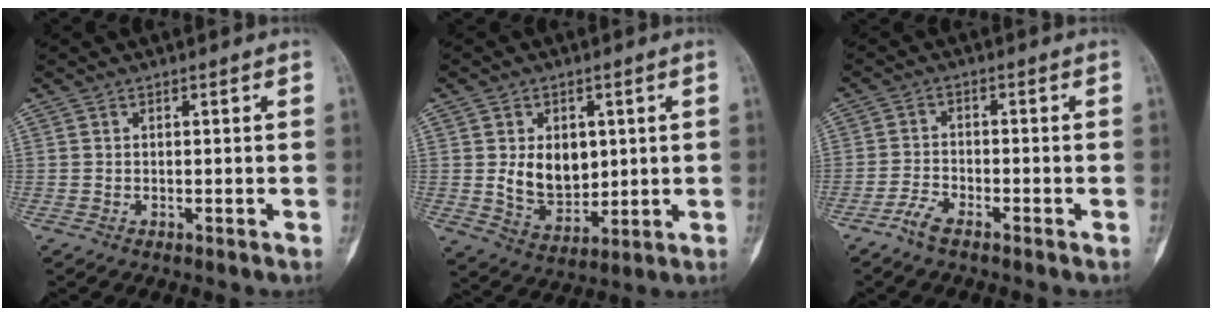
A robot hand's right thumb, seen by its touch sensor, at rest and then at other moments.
{"total": 9.5, "force": [1.4, 6.8, 6.5], "torque": [-0.073, -0.017, 0.042]}
{"total": 3.4, "force": [-2.7, 0.9, 1.9], "torque": [-0.045, 0.014, -0.056]}